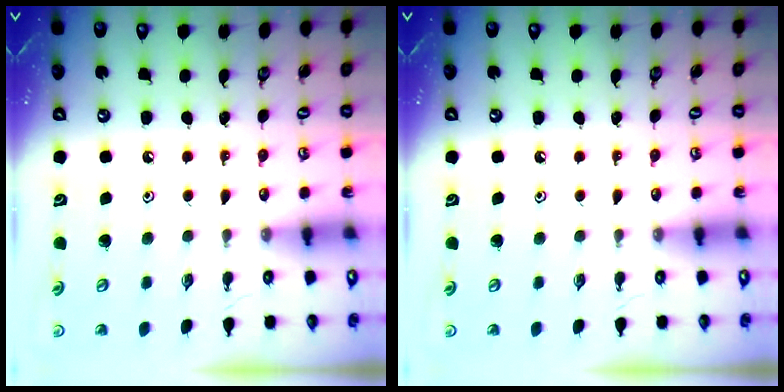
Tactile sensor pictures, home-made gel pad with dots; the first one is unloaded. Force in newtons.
{"total": 0.0}